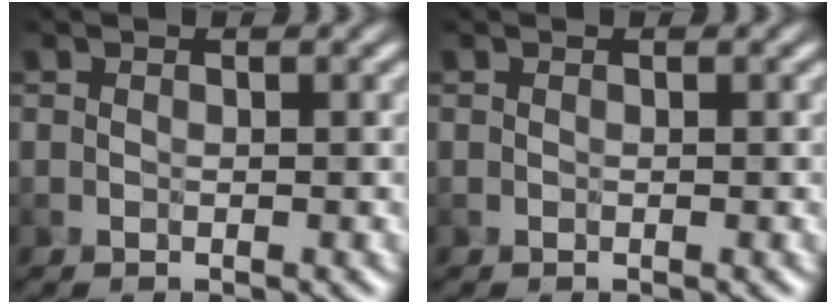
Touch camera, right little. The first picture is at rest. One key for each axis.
{"total": 0.0}